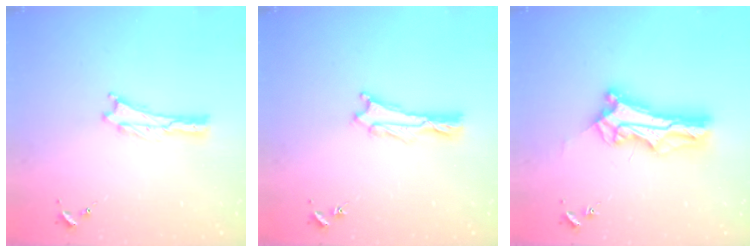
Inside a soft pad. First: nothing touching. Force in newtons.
{"total": 1.0, "press": 1.0, "slide": 0.1}
{"total": 10.8, "press": 10.8, "slide": 0.8}